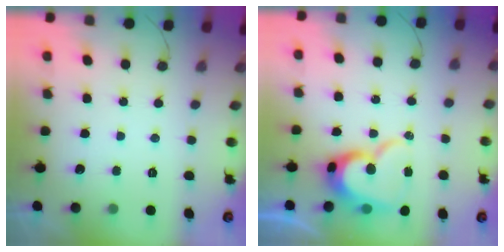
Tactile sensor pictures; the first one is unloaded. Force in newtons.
{"total": 14.5, "press": 14.4, "slide": 1.4}